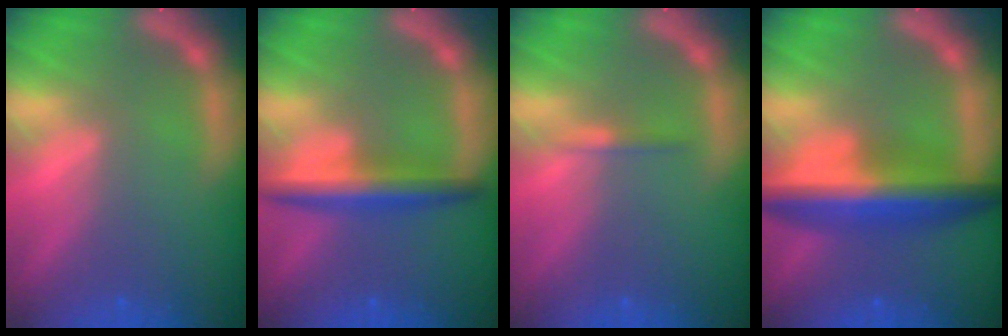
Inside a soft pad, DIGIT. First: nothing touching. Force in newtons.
{"total": 4.5}
{"total": 0.9}
{"total": 8.0}